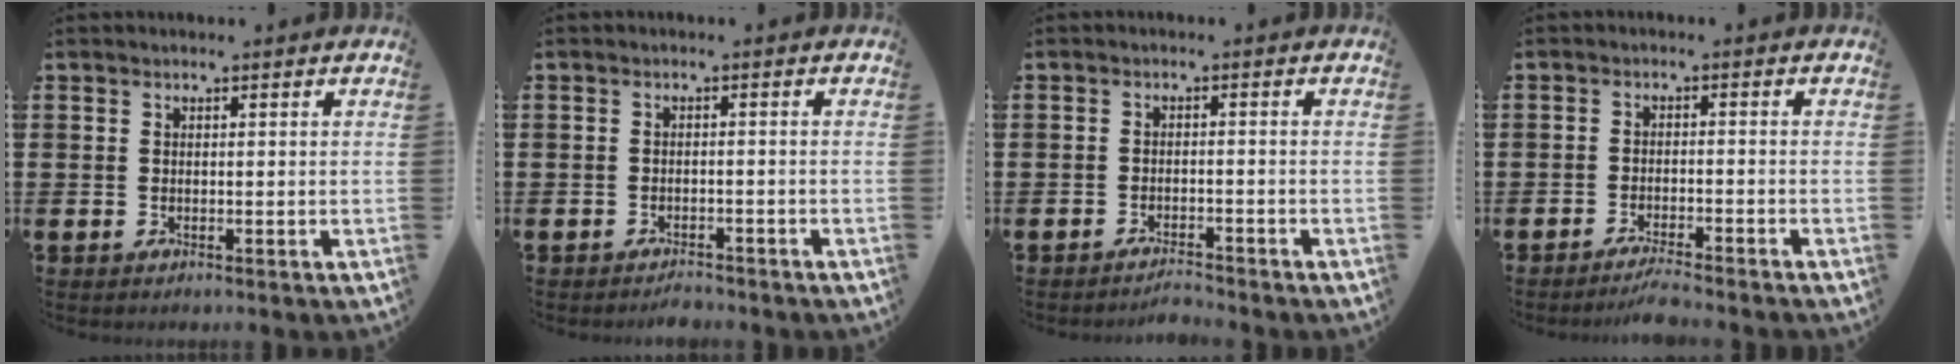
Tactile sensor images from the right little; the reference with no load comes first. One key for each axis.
{"total": 1.4, "fx": -1.4, "fy": 0.2, "fz": 0.0, "tx": -0.006, "ty": 0.002, "tz": -0.029}
{"total": 1.7, "fx": -1.7, "fy": 0.0, "fz": 0.2, "tx": -0.008, "ty": 0.003, "tz": -0.035}
{"total": 2.4, "fx": -2.3, "fy": -0.2, "fz": 0.9, "tx": -0.015, "ty": 0.005, "tz": -0.045}